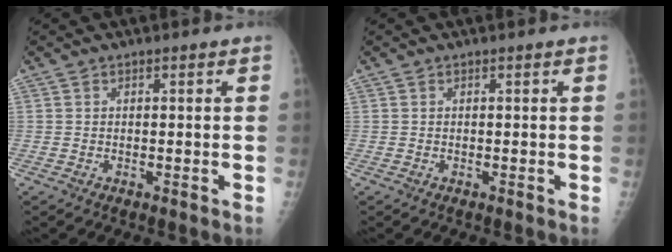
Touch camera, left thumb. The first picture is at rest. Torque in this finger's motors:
{"motor_torque": [0.07, 0.07, 0.00, 0.00, 0.00]}